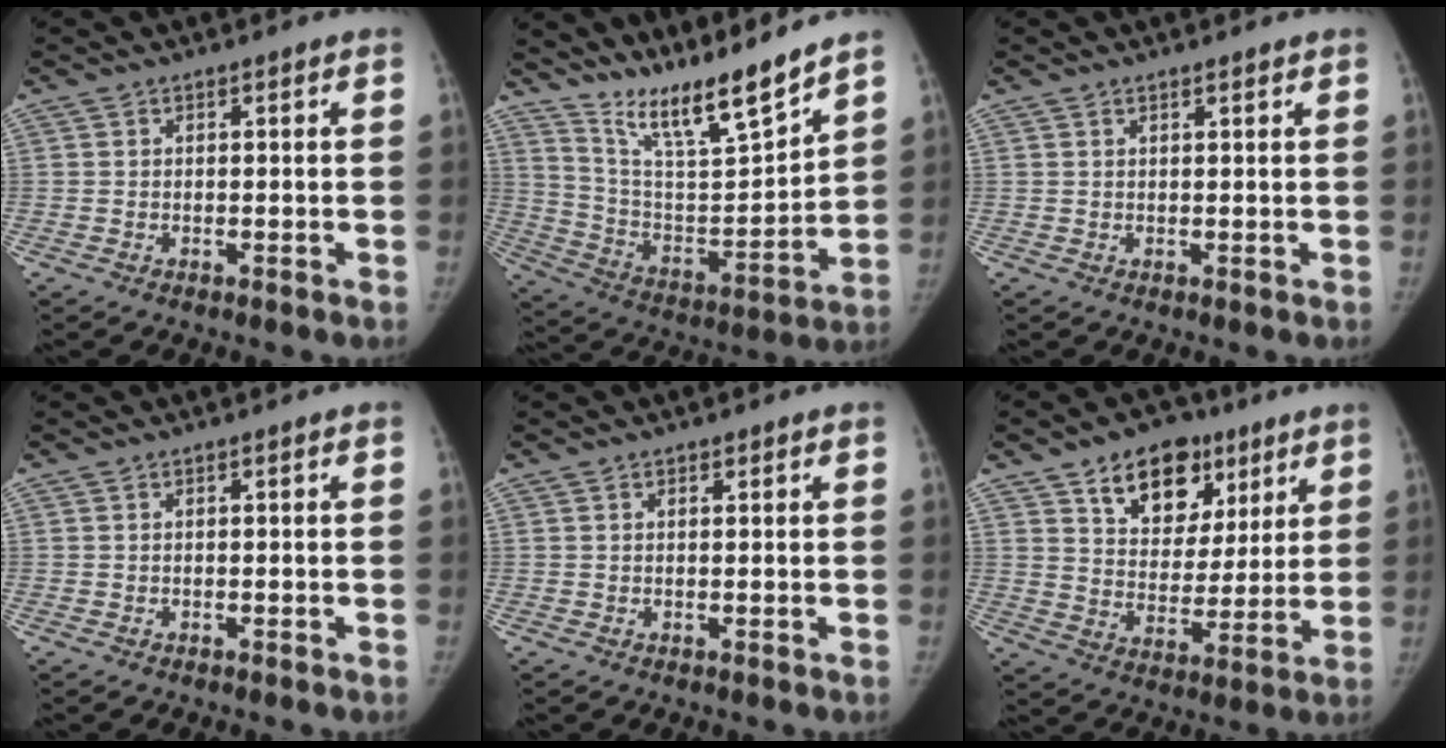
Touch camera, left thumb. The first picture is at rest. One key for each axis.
{"total": 15.9, "fx": 13.8, "fy": 1.2, "fz": 7.8, "tx": -0.116, "ty": -0.087, "tz": 0.258}
{"total": 0.8, "fx": 0.7, "fy": 0.2, "fz": 0.4, "tx": -0.005, "ty": -0.003, "tz": 0.011}
{"total": 0.0}
{"total": 0.8, "fx": 0.5, "fy": 0.5, "fz": 0.4, "tx": -0.003, "ty": -0.001, "tz": 0.005}
{"total": 15.6, "fx": 8.9, "fy": 10.3, "fz": 7.6, "tx": -0.065, "ty": -0.030, "tz": 0.146}